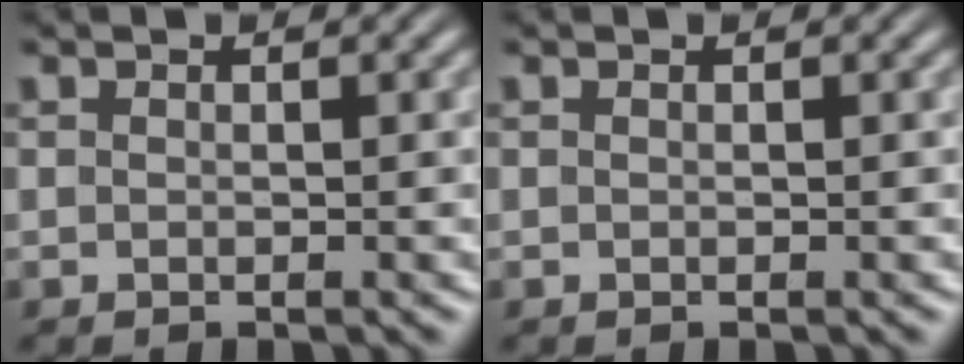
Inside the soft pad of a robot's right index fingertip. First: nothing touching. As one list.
[{"total": 0.0}]